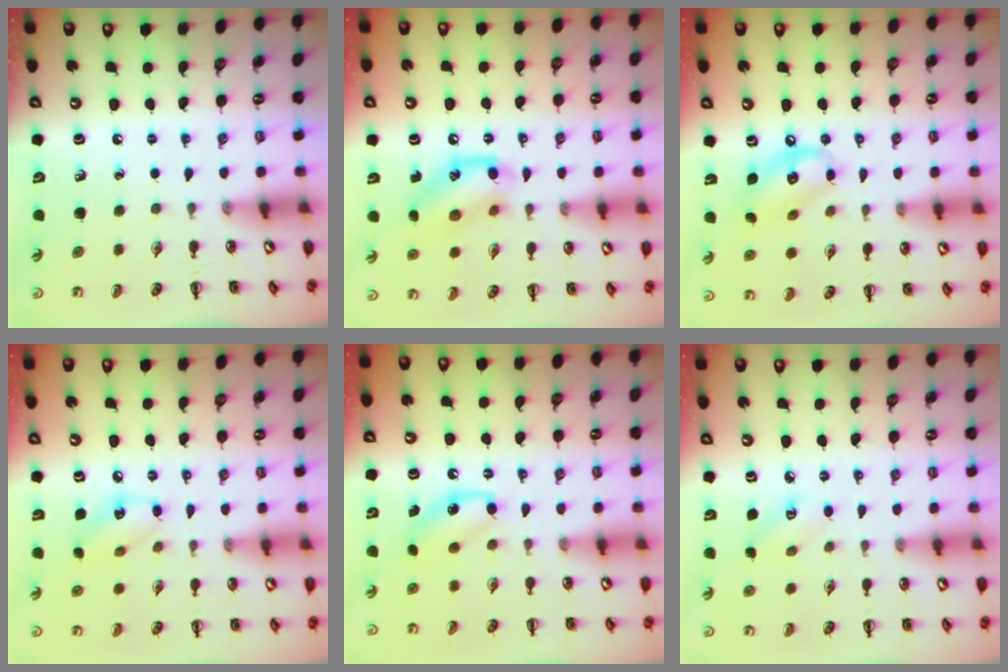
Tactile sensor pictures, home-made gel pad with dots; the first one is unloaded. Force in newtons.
{"total": 13.8, "press": 13.6, "slide": 2.4}
{"total": 10.8, "press": 10.6, "slide": 2.1}
{"total": 7.1, "press": 7.1, "slide": 0.7}
{"total": 5.8, "press": 5.5, "slide": 1.7}
{"total": 3.3, "press": 3.2, "slide": 0.9}